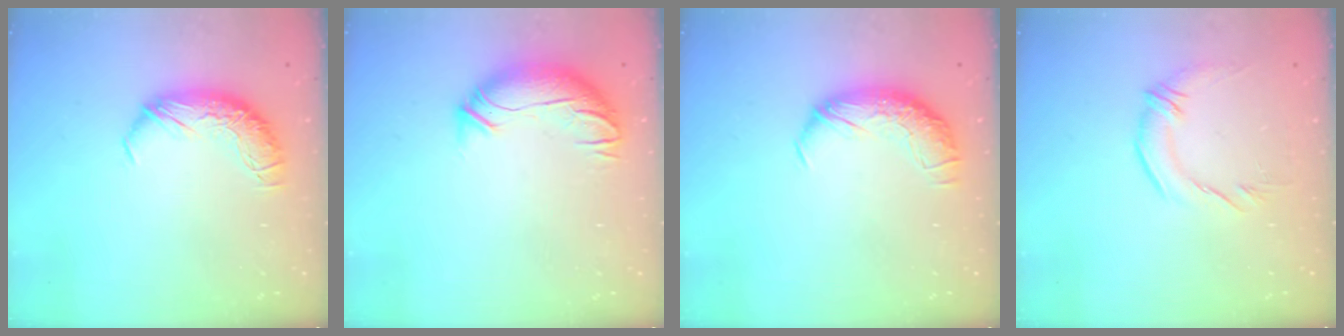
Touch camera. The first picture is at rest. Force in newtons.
{"total": 3.5, "press": 2.3, "slide": 2.7}
{"total": 1.7, "press": 0.6, "slide": 1.6}
{"total": 2.0, "press": 0.3, "slide": 2.0}